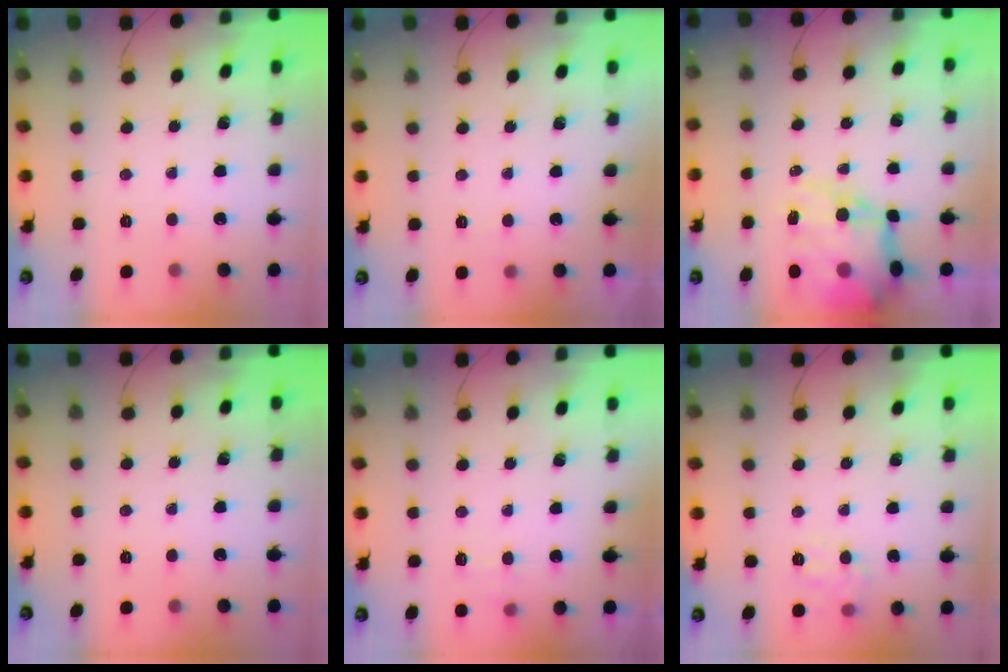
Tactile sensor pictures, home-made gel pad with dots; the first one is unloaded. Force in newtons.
{"total": 1.8, "press": 1.3, "slide": 1.1}
{"total": 18.3, "press": 17.9, "slide": 3.9}
{"total": 0.0}
{"total": 7.2, "press": 7.0, "slide": 1.8}
{"total": 7.2, "press": 7.1, "slide": 1.1}